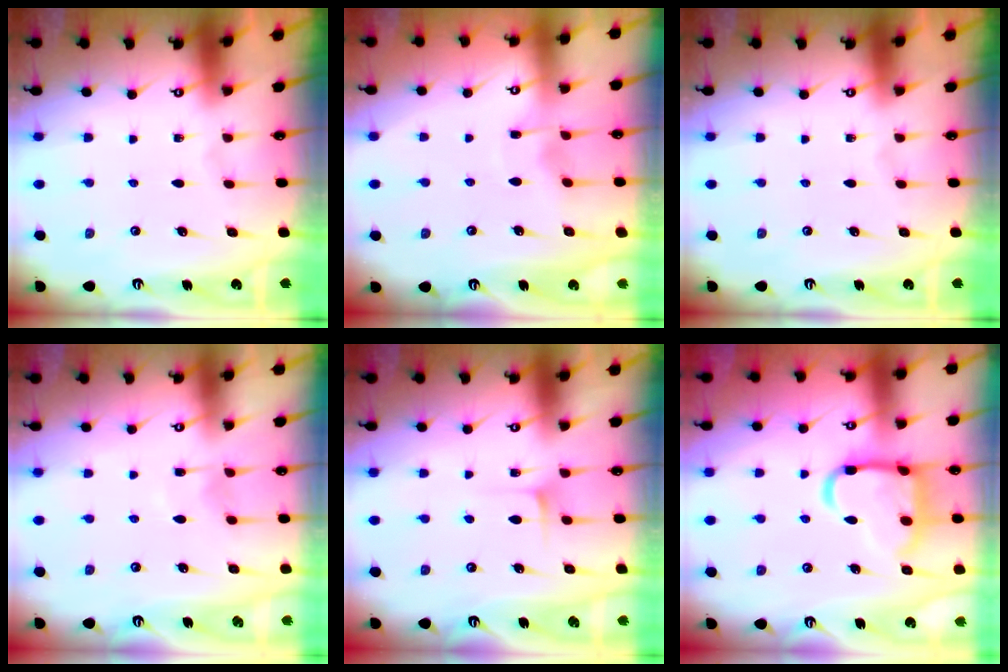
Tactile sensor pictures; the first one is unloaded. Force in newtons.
{"total": 2.9, "press": 2.9, "slide": 0.2}
{"total": 0.0}
{"total": 4.9, "press": 4.8, "slide": 0.5}
{"total": 4.6, "press": 4.5, "slide": 0.5}
{"total": 16.5, "press": 16.5, "slide": 1.3}